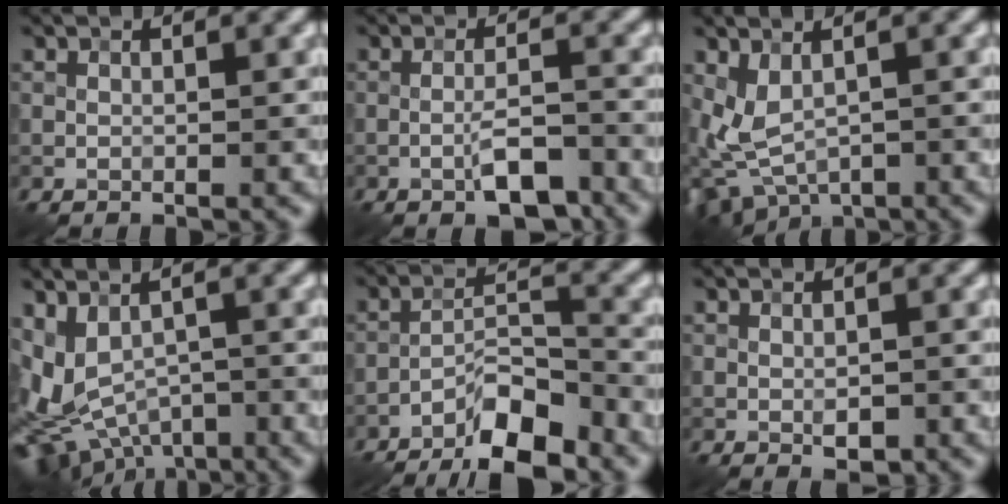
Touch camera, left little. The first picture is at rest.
{"total": 4.0, "force": [-2.2, 1.1, 3.2], "torque": [-0.058, 0.005, -0.040]}
{"total": 3.7, "force": [-1.0, 2.4, 2.6], "torque": [-0.052, -0.006, -0.017]}
{"total": 7.8, "force": [-2.5, 4.9, 5.4], "torque": [-0.099, -0.019, -0.039]}
{"total": 6.9, "force": [-5.1, 1.8, 4.3], "torque": [-0.069, 0.007, -0.095]}
{"total": 1.6, "force": [-0.5, 0.8, 1.3], "torque": [-0.020, -0.001, -0.007]}